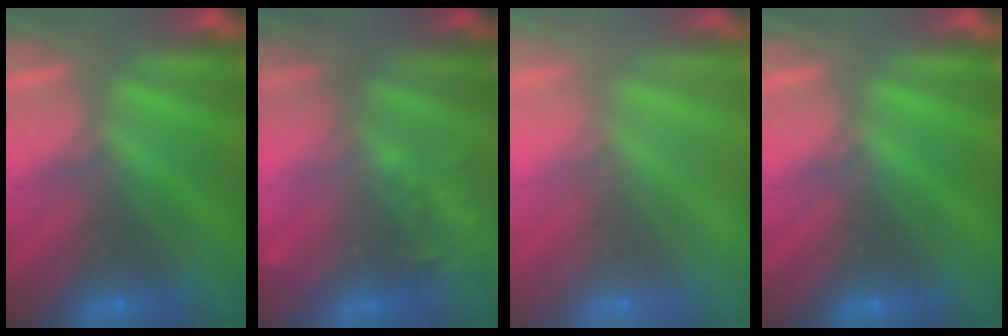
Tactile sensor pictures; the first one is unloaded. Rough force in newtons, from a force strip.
{"total": 1.9}
{"total": 8.7}
{"total": 0.0}